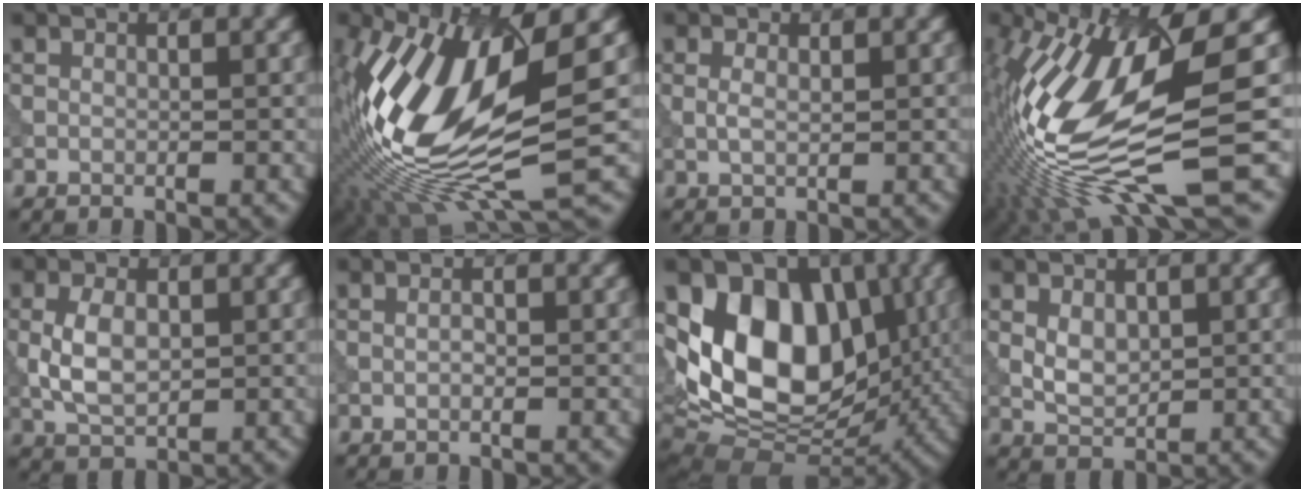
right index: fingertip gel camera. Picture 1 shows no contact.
{"total": 15.5, "force": [-0.1, 5.5, 14.5], "torque": [-0.304, 0.002, 0.003]}
{"total": 1.0, "force": [0.1, 0.4, 0.8], "torque": [-0.019, 0.002, 0.003]}
{"total": 14.2, "force": [-0.3, 2.9, 13.9], "torque": [-0.291, 0.000, 0.017]}
{"total": 3.7, "force": [0.0, 2.2, 3.0], "torque": [-0.066, 0.004, 0.002]}
{"total": 0.6, "force": [-0.1, 0.1, 0.6], "torque": [-0.010, 0.003, -0.002]}
{"total": 13.8, "force": [2.0, 9.1, 10.2], "torque": [-0.168, 0.005, 0.030]}
{"total": 2.1, "force": [0.3, 1.4, 1.6], "torque": [-0.032, 0.000, 0.009]}